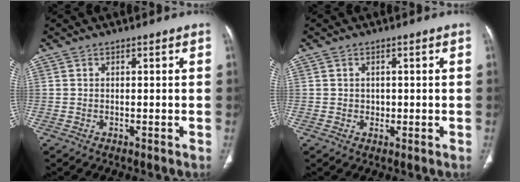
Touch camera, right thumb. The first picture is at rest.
{"total": 2.3, "force": [0.0, 2.1, 0.8], "torque": [0.003, 0.004, 0.001]}